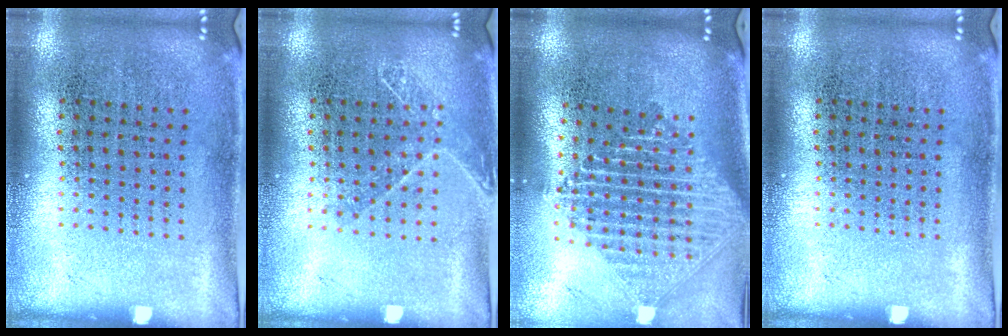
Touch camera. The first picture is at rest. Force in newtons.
{"total": 1.1, "press": 0.9, "slide": 0.5}
{"total": 2.4, "press": 1.8, "slide": 1.5}
{"total": 0.0}